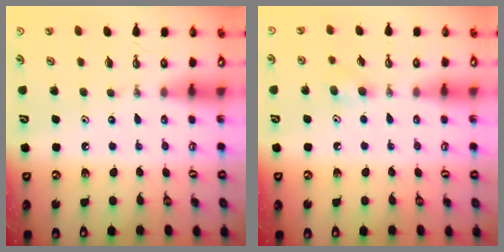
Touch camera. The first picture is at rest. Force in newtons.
{"total": 5.1, "press": 5.0, "slide": 0.9}